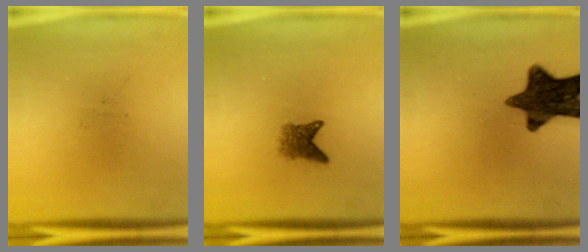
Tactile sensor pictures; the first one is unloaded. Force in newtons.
{"total": 2.8}
{"total": 13.3}